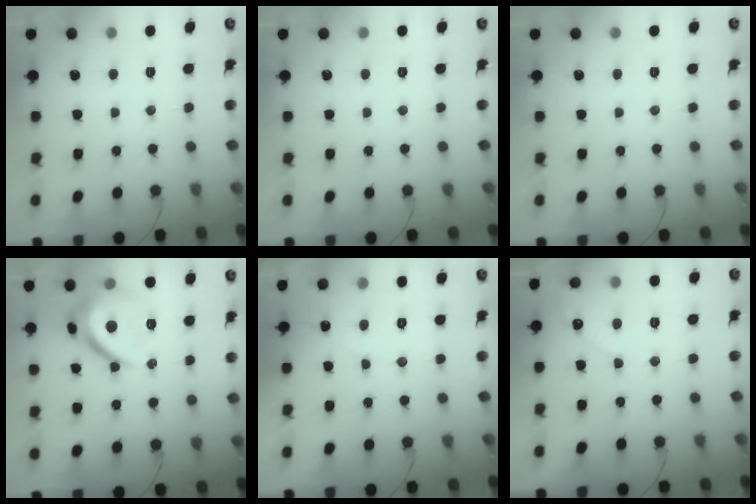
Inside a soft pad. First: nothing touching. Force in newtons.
{"total": 0.0}
{"total": 0.0}
{"total": 10.6, "press": 10.6, "slide": 0.6}
{"total": 2.8, "press": 2.8, "slide": 0.2}
{"total": 4.0, "press": 4.0, "slide": 0.3}